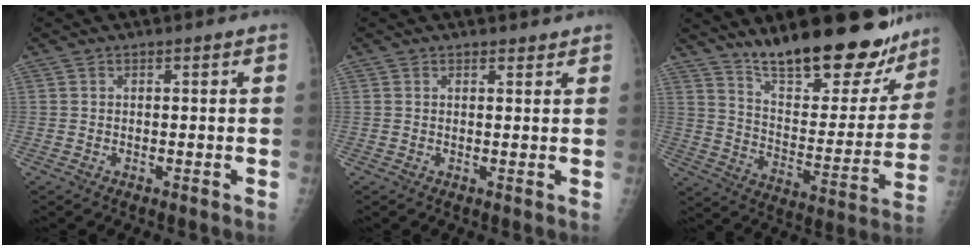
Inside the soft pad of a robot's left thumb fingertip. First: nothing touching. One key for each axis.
{"total": 1.5, "fx": 1.4, "fy": 0.6, "fz": 0.2, "tx": 0.010, "ty": -0.007, "tz": 0.018}
{"total": 24.8, "fx": 19.6, "fy": 8.0, "fz": 12.9, "tx": -0.141, "ty": -0.107, "tz": 0.290}